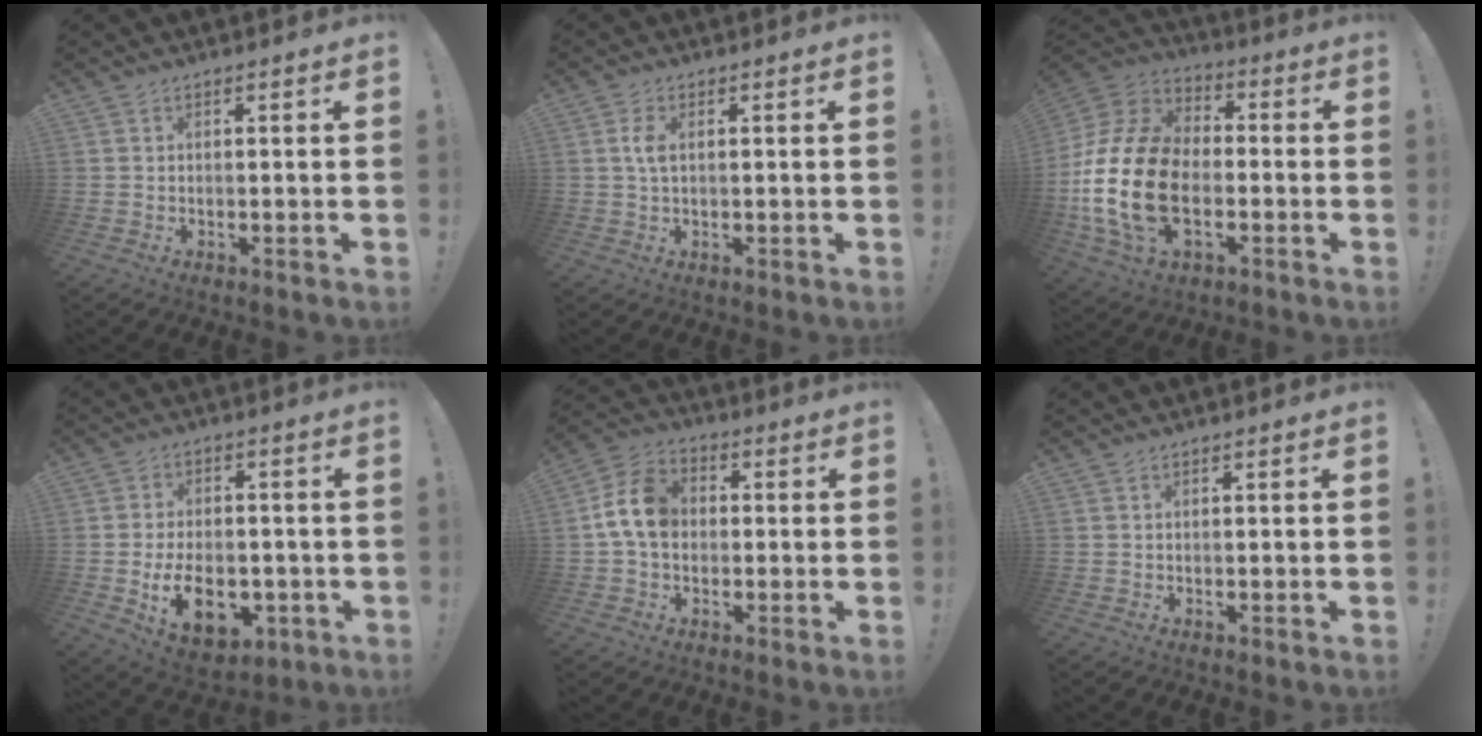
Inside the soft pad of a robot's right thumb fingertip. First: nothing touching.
{"total": 3.4, "force": [0.7, 1.6, 2.9], "torque": [-0.048, 0.000, 0.009]}
{"total": 24.4, "force": [-5.1, 15.6, 18.0], "torque": [-0.345, 0.037, -0.075]}
{"total": 14.0, "force": [-4.3, 9.1, 9.7], "torque": [-0.147, 0.015, -0.068]}
{"total": 11.6, "force": [0.7, 8.7, 7.6], "torque": [-0.137, 0.012, 0.015]}
{"total": 0.0}